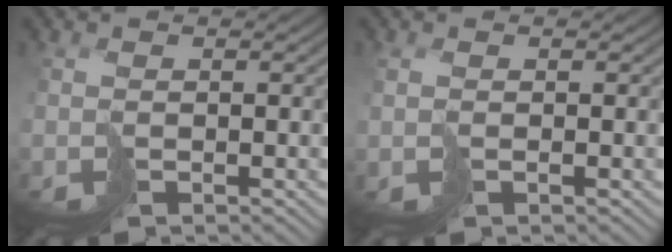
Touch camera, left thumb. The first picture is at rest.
{"total": 0.0}